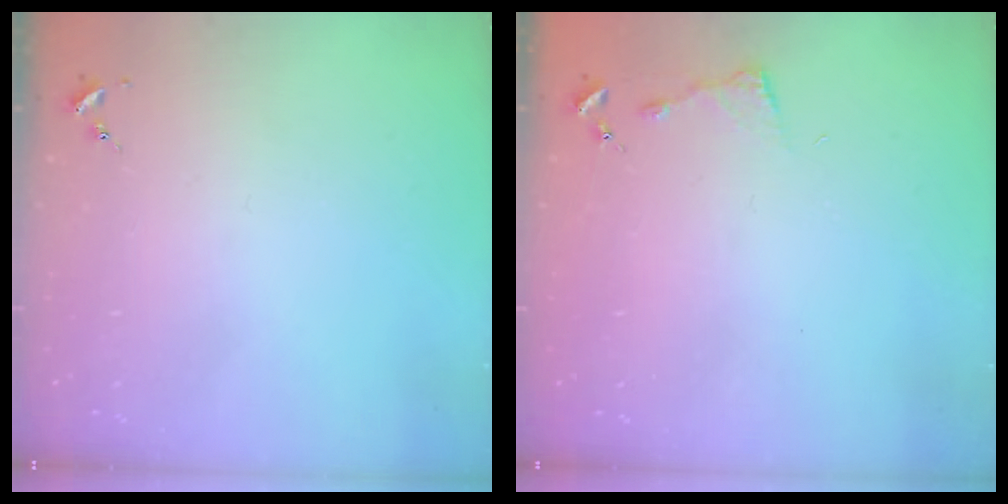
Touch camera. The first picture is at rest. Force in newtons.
{"total": 3.3, "press": 3.3, "slide": 0.4}